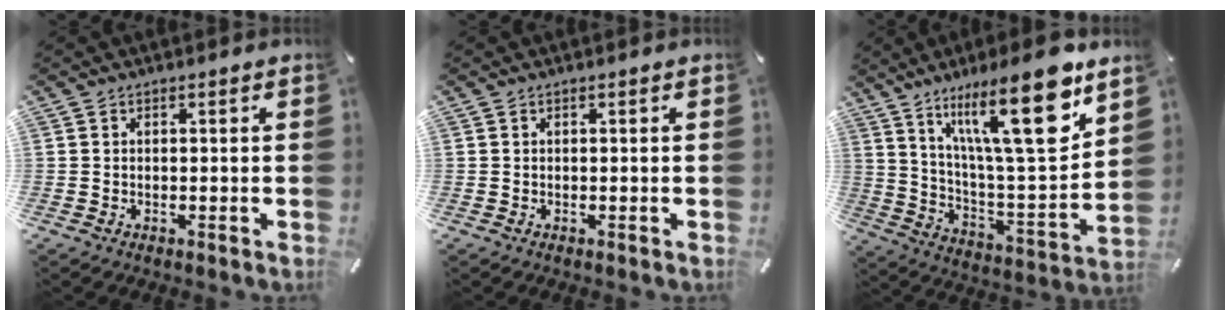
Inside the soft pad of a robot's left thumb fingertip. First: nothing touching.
{"total": 0.0}
{"total": 22.8, "force": [14.4, 5.7, 16.8], "torque": [-0.268, -0.088, 0.224]}